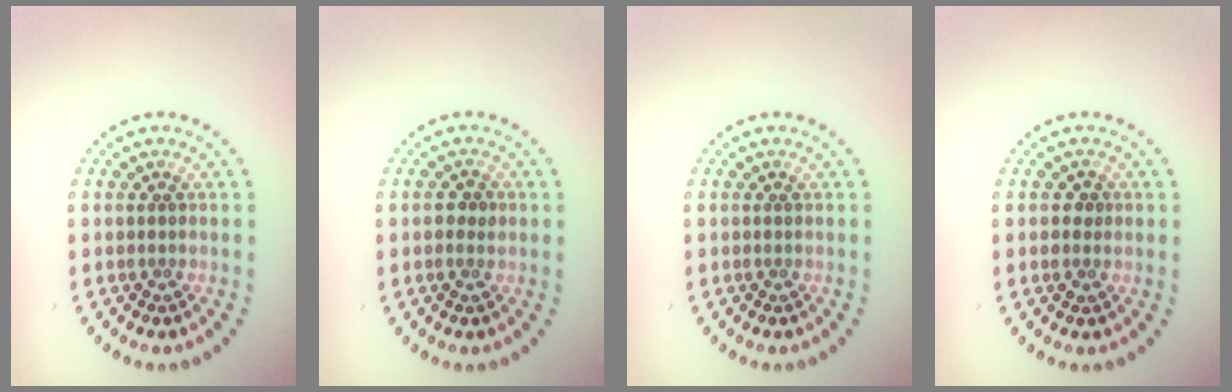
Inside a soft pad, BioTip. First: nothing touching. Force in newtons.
{"total": 1.4, "press": 1.4, "slide": 0.1}
{"total": 0.0}
{"total": 1.1, "press": 1.1, "slide": 0.3}